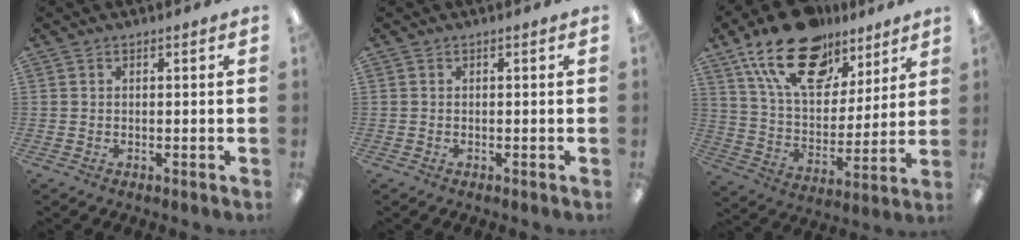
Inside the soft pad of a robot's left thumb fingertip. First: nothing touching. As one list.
[{"total": 0.0}, {"total": 21.8, "force": [14.0, 11.9, 11.9], "torque": [-0.207, -0.067, 0.249]}]